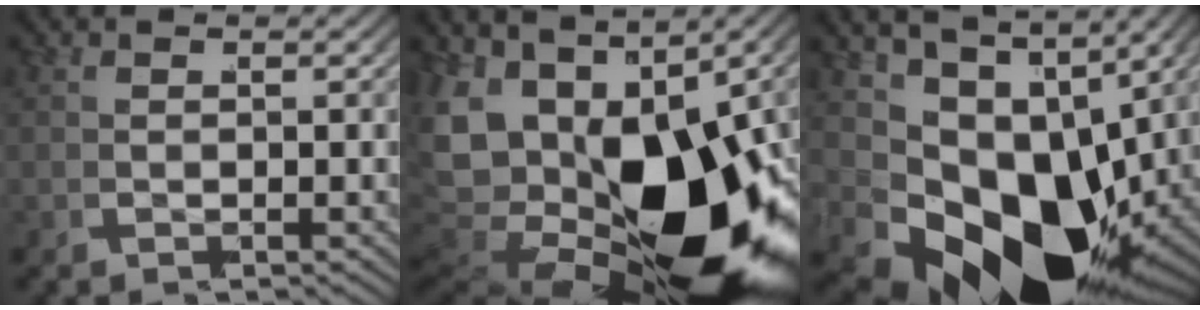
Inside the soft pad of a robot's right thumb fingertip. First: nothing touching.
{"total": 24.3, "force": [-4.3, 15.4, 18.3], "torque": [-0.365, -0.070, -0.032]}
{"total": 18.4, "force": [-3.9, 11.2, 14.1], "torque": [-0.263, -0.065, -0.032]}